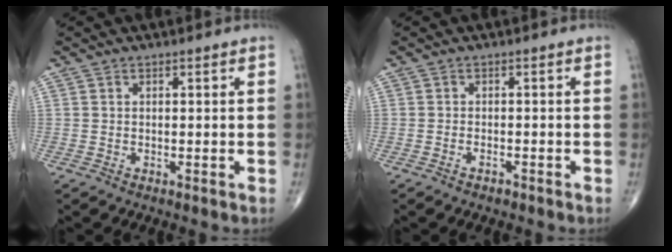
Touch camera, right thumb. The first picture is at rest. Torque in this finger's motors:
{"motor_torque": [-0.16, -0.07, 0.06, 0.16, 0.02]}